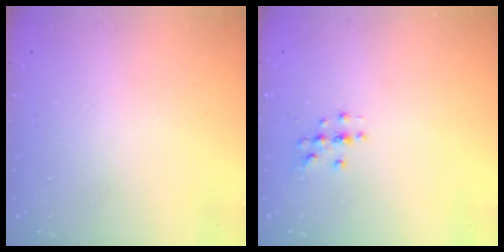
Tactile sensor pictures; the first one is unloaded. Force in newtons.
{"total": 2.0, "press": 2.0, "slide": 0.2}